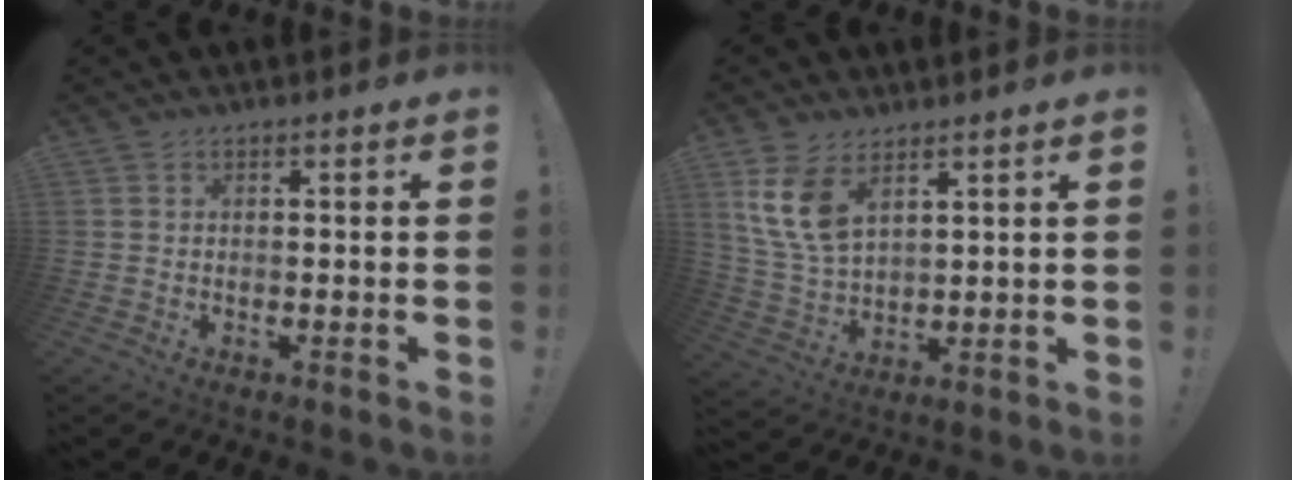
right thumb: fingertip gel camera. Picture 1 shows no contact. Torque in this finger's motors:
{"motor_torque": [-0.65, 1.16, 0.86, 0.10, 0.33]}